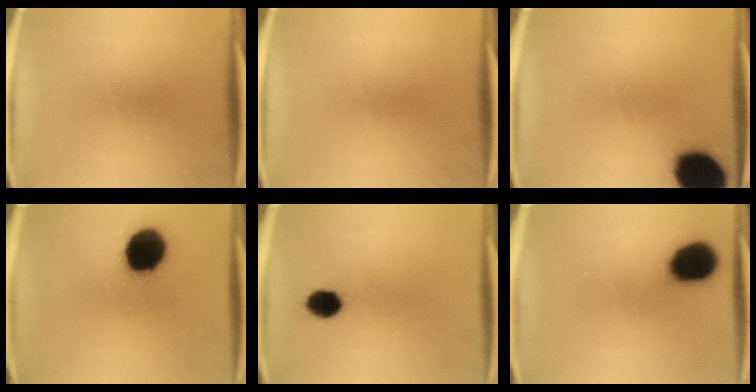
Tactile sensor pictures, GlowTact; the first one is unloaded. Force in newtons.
{"total": 0.0}
{"total": 18.9}
{"total": 18.5}
{"total": 5.7}
{"total": 14.1}